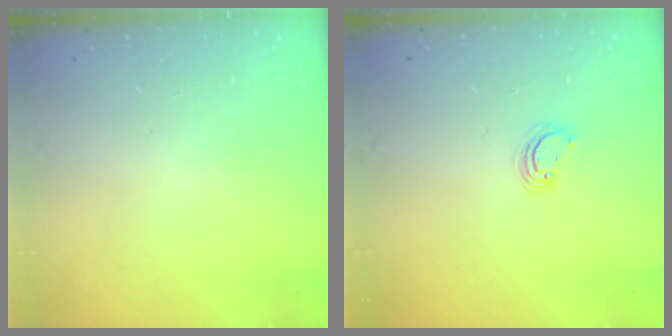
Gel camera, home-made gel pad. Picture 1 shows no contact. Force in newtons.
{"total": 3.7, "press": 3.7, "slide": 0.3}